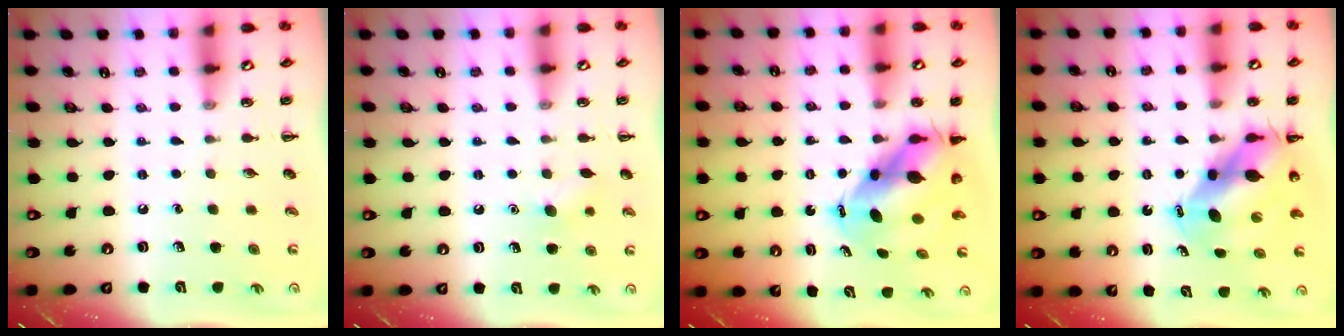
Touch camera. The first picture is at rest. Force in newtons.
{"total": 5.9, "press": 5.8, "slide": 1.4}
{"total": 7.2, "press": 7.0, "slide": 1.7}
{"total": 9.5, "press": 9.2, "slide": 2.5}